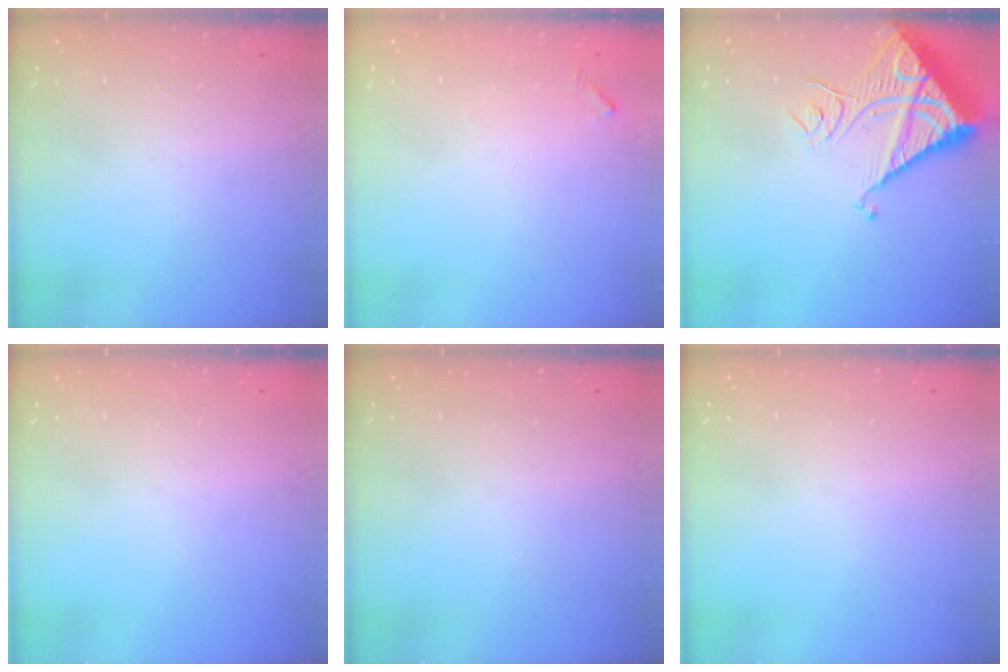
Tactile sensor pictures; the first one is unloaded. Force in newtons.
{"total": 6.0, "press": 6.0, "slide": 0.3}
{"total": 13.1, "press": 13.0, "slide": 1.5}
{"total": 0.0}
{"total": 0.0}
{"total": 0.0}